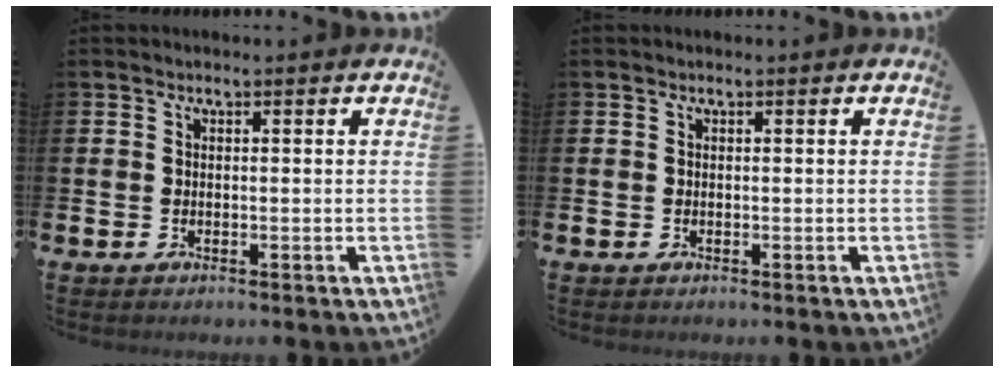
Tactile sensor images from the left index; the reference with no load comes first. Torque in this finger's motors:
{"motor_torque": [0.00, 0.00, 0.00, 0.00]}